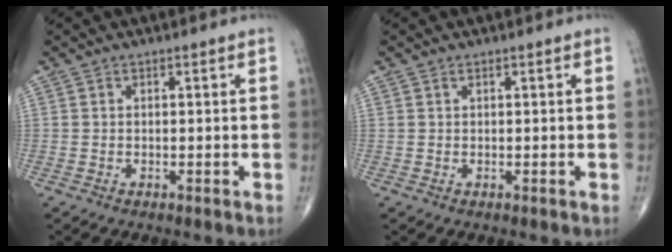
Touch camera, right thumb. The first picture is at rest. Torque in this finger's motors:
{"motor_torque": [-0.20, -0.38, -0.06, -0.03, -0.02]}